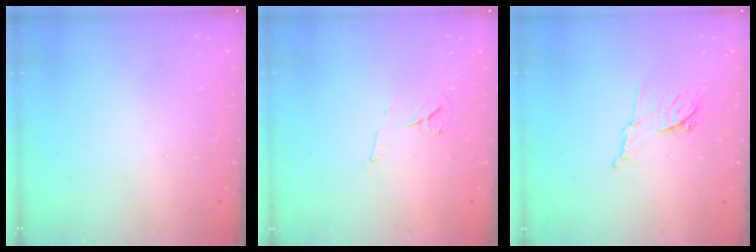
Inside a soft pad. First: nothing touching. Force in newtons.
{"total": 6.5, "press": 6.5, "slide": 0.8}
{"total": 9.4, "press": 9.4, "slide": 0.7}